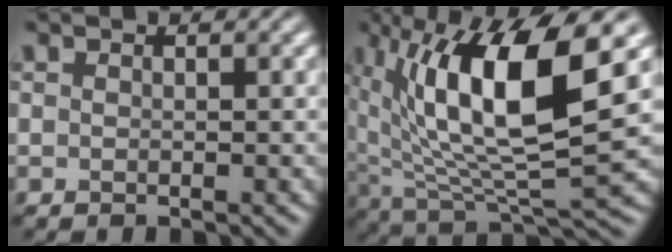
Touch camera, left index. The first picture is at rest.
{"total": 13.7, "force": [4.2, 4.3, 12.3], "torque": [-0.216, 0.002, 0.080]}